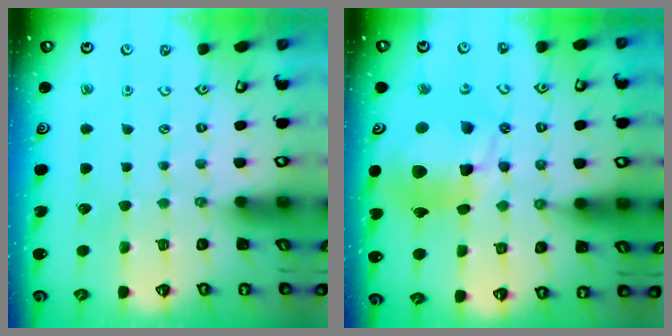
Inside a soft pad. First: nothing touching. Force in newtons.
{"total": 19.0, "press": 18.8, "slide": 2.4}